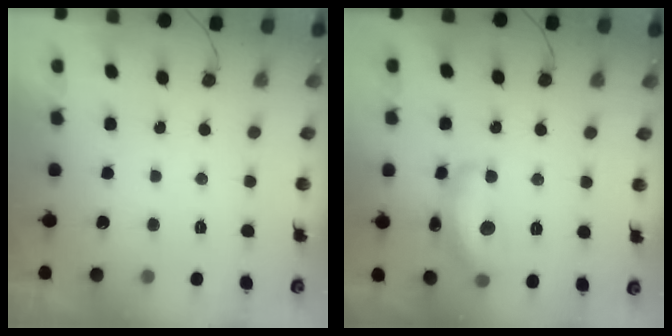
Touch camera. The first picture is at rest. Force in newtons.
{"total": 14.9, "press": 14.8, "slide": 0.9}